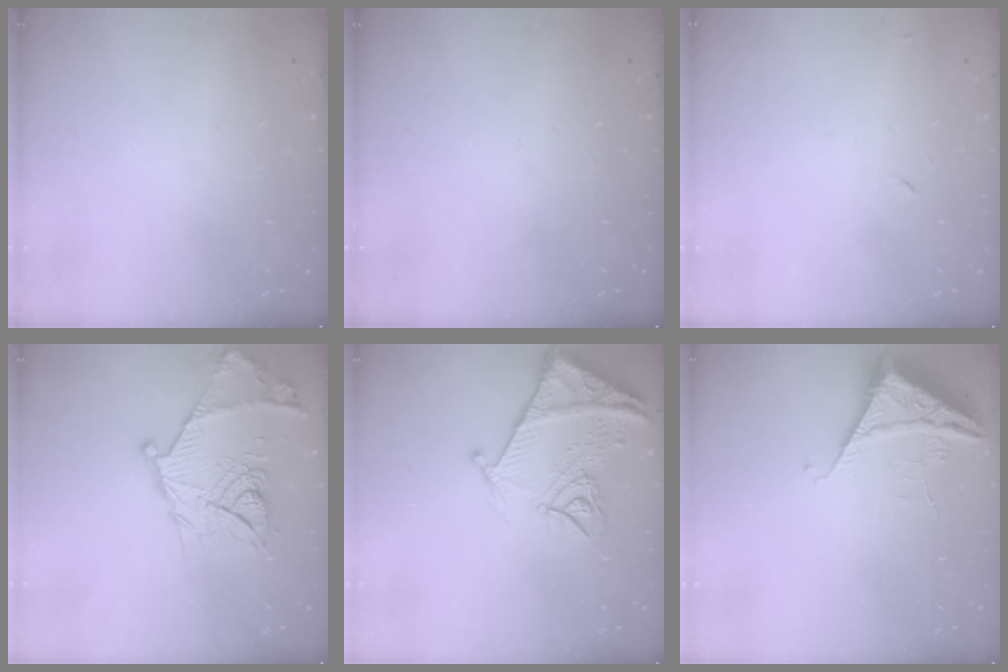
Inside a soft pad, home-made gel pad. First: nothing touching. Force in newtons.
{"total": 0.0}
{"total": 5.2, "press": 5.1, "slide": 0.6}
{"total": 19.7, "press": 19.7, "slide": 1.1}
{"total": 14.9, "press": 14.8, "slide": 1.6}
{"total": 6.1, "press": 6.1, "slide": 0.3}